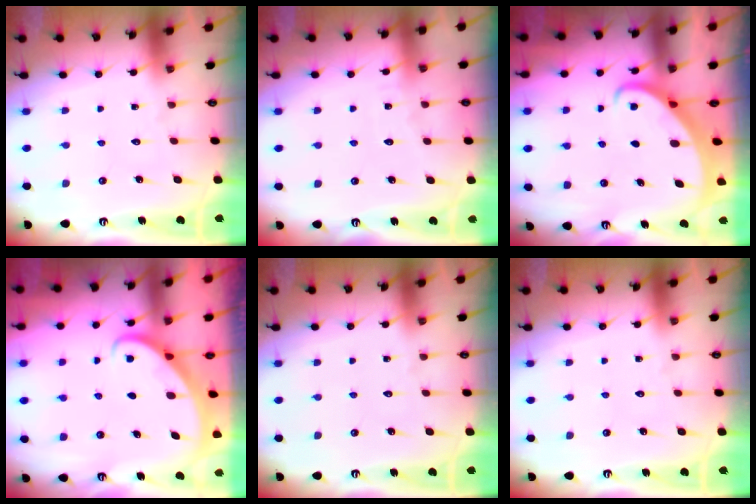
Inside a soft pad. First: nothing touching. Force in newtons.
{"total": 3.2, "press": 3.2, "slide": 0.4}
{"total": 2.6, "press": 2.6, "slide": 0.3}
{"total": 2.8, "press": 2.8, "slide": 0.2}
{"total": 0.0}
{"total": 0.0}